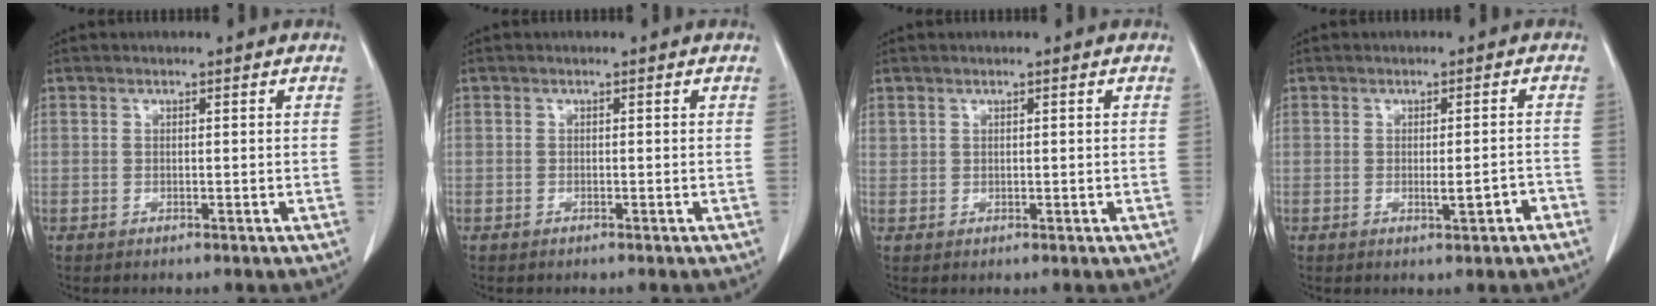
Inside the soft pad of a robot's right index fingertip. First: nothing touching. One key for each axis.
{"total": 0.0}
{"total": 0.5, "fx": 0.5, "fy": 0.1, "fz": 0.0, "tx": -0.005, "ty": 0.000, "tz": 0.010}
{"total": 2.8, "fx": -1.3, "fy": 0.4, "fz": 2.5, "tx": -0.039, "ty": -0.003, "tz": -0.016}